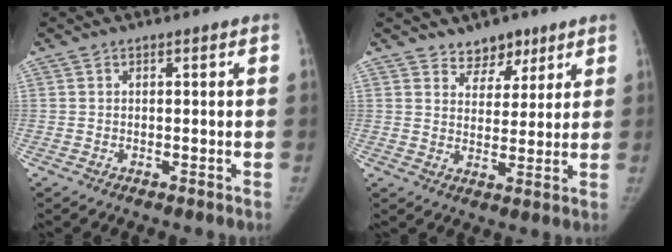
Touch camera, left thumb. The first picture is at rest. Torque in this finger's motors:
{"motor_torque": [-0.14, -0.09, -0.03, 0.17, -0.03]}